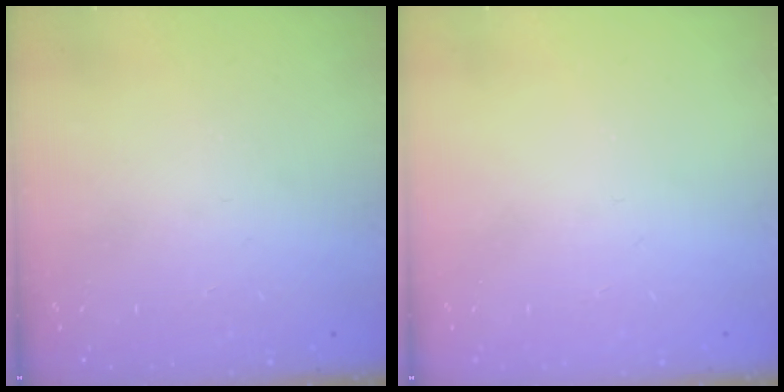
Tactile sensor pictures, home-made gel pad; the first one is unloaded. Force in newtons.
{"total": 0.0}